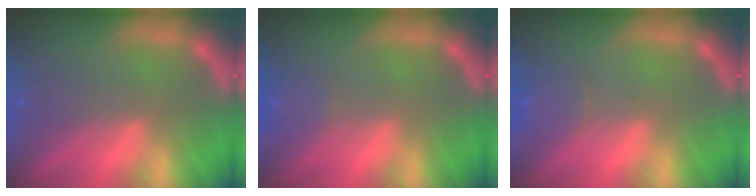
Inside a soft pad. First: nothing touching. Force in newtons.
{"total": 1.9}
{"total": 1.9}